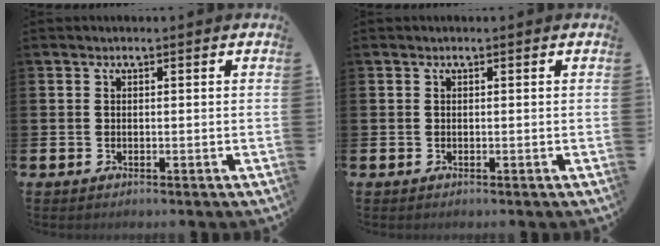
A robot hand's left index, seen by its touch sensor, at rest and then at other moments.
{"total": 0.0}